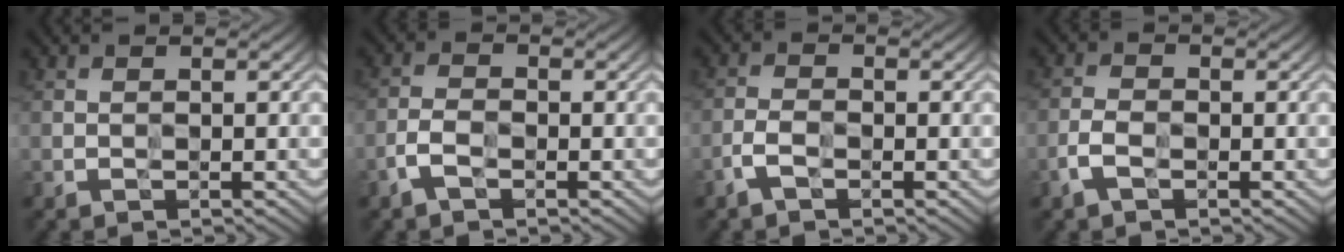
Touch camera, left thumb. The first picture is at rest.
{"total": 3.2, "force": [-2.2, 1.7, 1.6], "torque": [-0.035, -0.003, -0.048]}
{"total": 3.0, "force": [-2.2, 1.5, 1.5], "torque": [-0.031, -0.003, -0.047]}
{"total": 3.5, "force": [-2.1, 2.0, 1.9], "torque": [-0.041, -0.005, -0.047]}